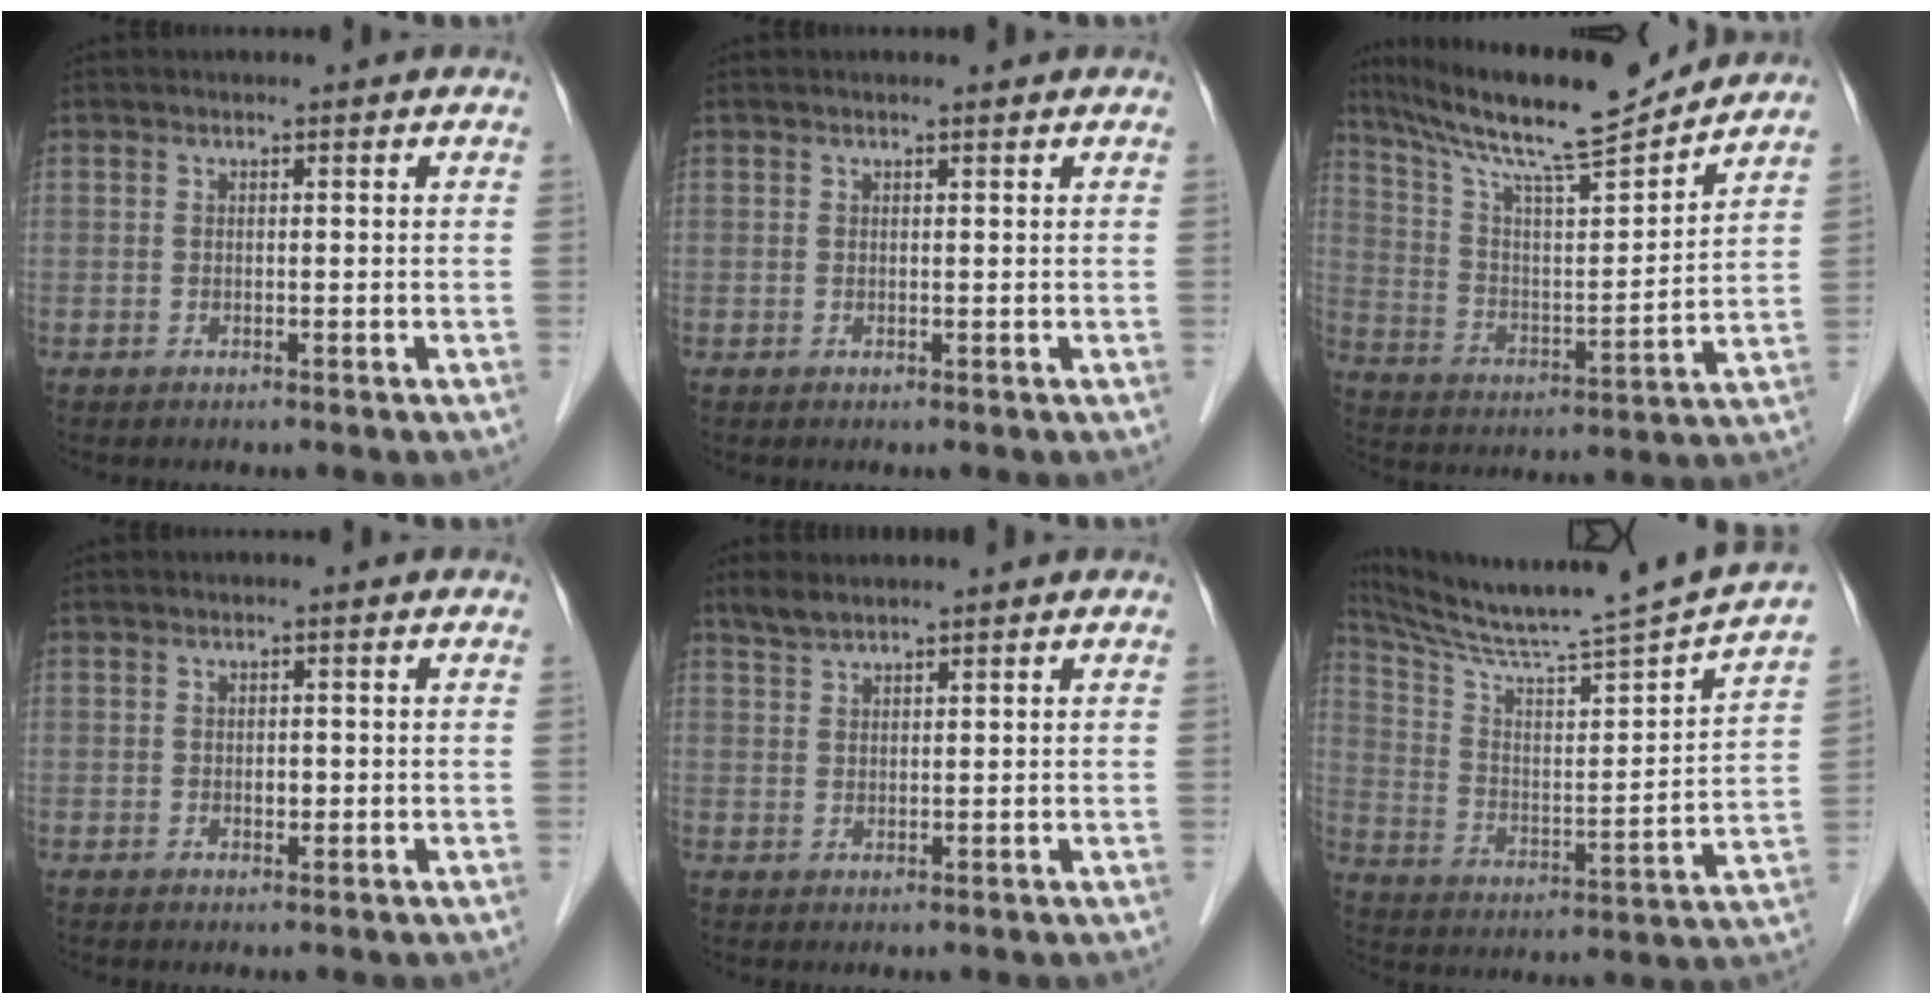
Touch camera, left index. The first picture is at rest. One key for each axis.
{"total": 1.0, "fx": 0.8, "fy": 0.0, "fz": 0.5, "tx": -0.011, "ty": 0.009, "tz": 0.014}
{"total": 17.9, "fx": 15.8, "fy": 0.4, "fz": 8.4, "tx": -0.150, "ty": 0.006, "tz": 0.264}
{"total": 1.0, "fx": 0.0, "fy": 0.6, "fz": 0.7, "tx": -0.012, "ty": 0.001, "tz": 0.001}
{"total": 2.4, "fx": 2.3, "fy": 0.3, "fz": 0.8, "tx": -0.021, "ty": 0.012, "tz": 0.048}
{"total": 20.9, "fx": 19.0, "fy": -2.4, "fz": 8.2, "tx": -0.145, "ty": -0.062, "tz": 0.281}